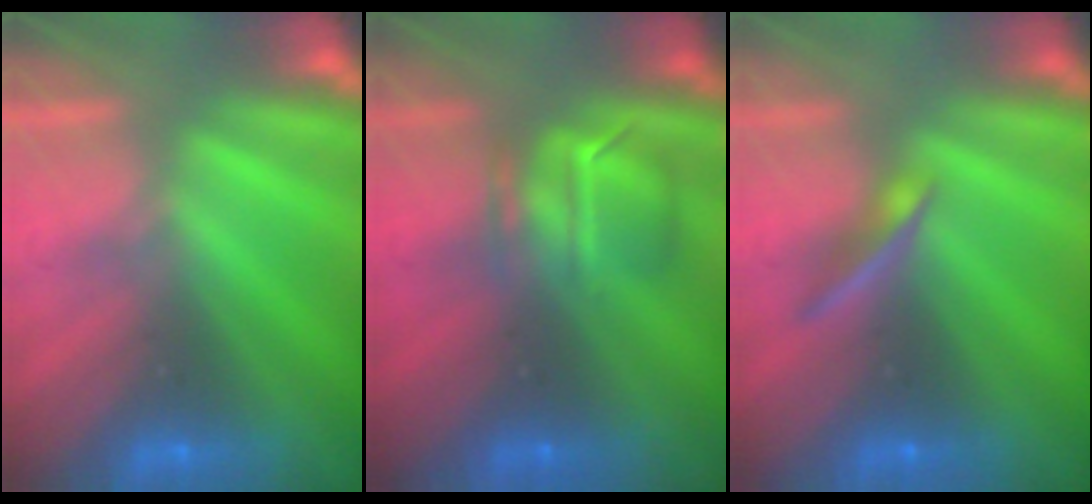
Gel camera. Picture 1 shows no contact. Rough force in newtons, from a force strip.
{"total": 3.3}
{"total": 2.3}